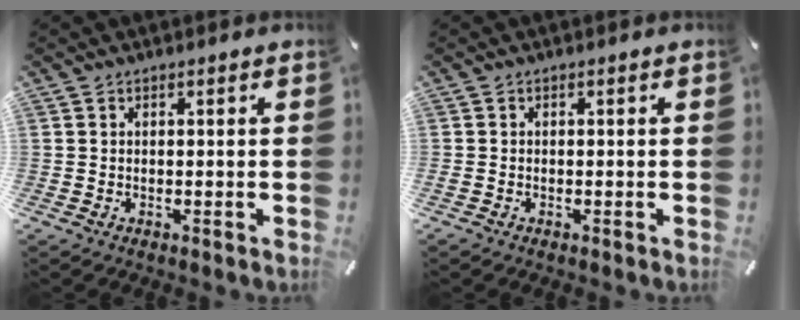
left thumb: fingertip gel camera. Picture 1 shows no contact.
{"total": 0.5, "force": [-0.4, 0.4, 0.1], "torque": [-0.001, 0.002, -0.008]}